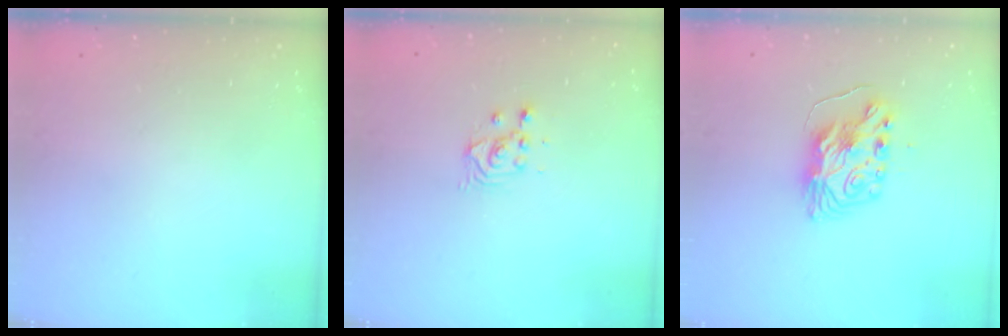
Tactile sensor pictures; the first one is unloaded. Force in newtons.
{"total": 2.8, "press": 2.8, "slide": 0.1}
{"total": 9.0, "press": 9.0, "slide": 0.6}